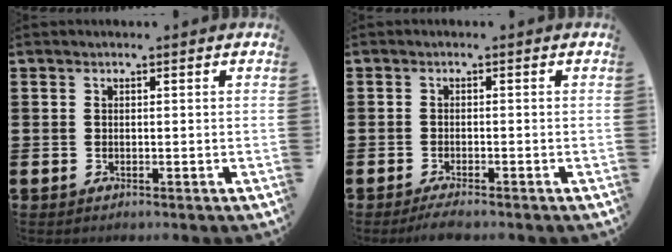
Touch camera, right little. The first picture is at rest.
{"total": 1.4, "force": [-1.1, 0.1, 0.9], "torque": [-0.016, -0.001, -0.021]}